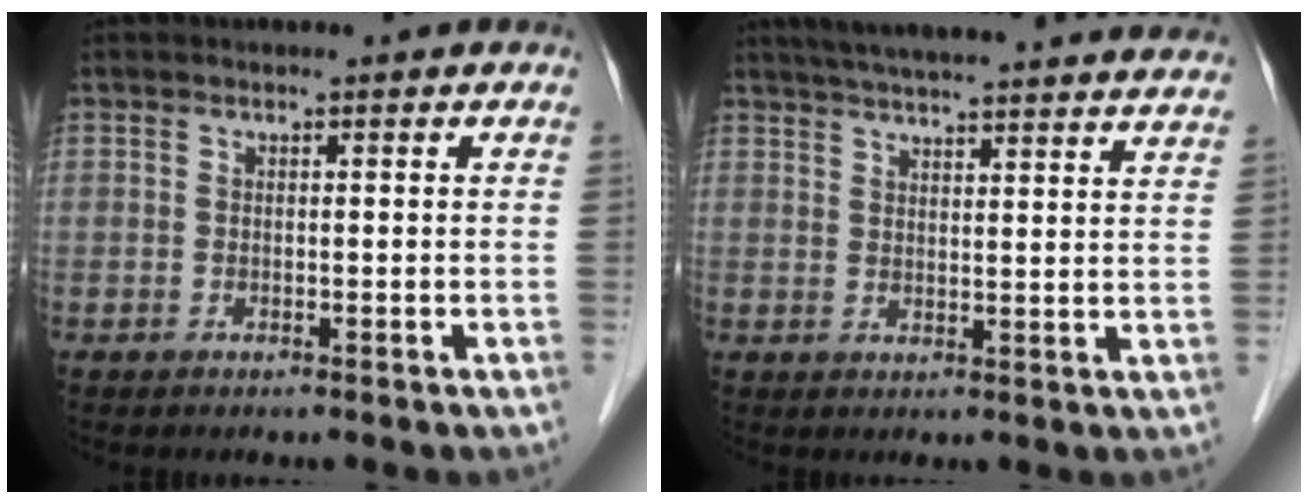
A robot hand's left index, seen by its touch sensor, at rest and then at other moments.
{"total": 25.1, "force": [22.9, 2.0, 10.0], "torque": [-0.160, 0.000, 0.289]}